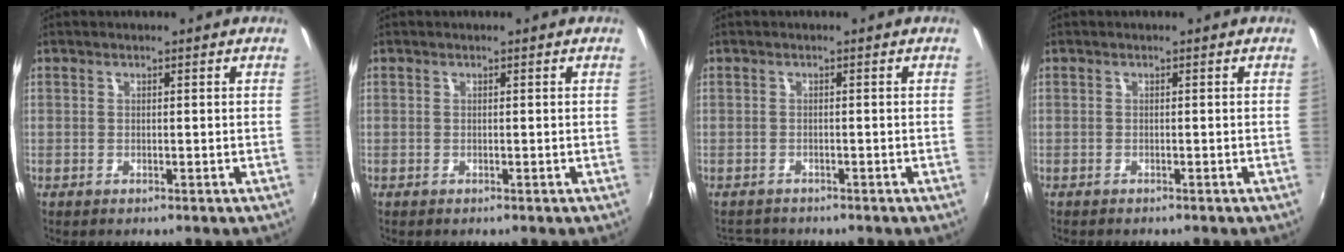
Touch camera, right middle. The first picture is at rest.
{"total": 0.0}
{"total": 3.1, "force": [-2.9, 1.0, 0.5], "torque": [-0.018, -0.006, -0.049]}
{"total": 0.9, "force": [-0.8, 0.2, 0.2], "torque": [-0.006, -0.003, -0.013]}